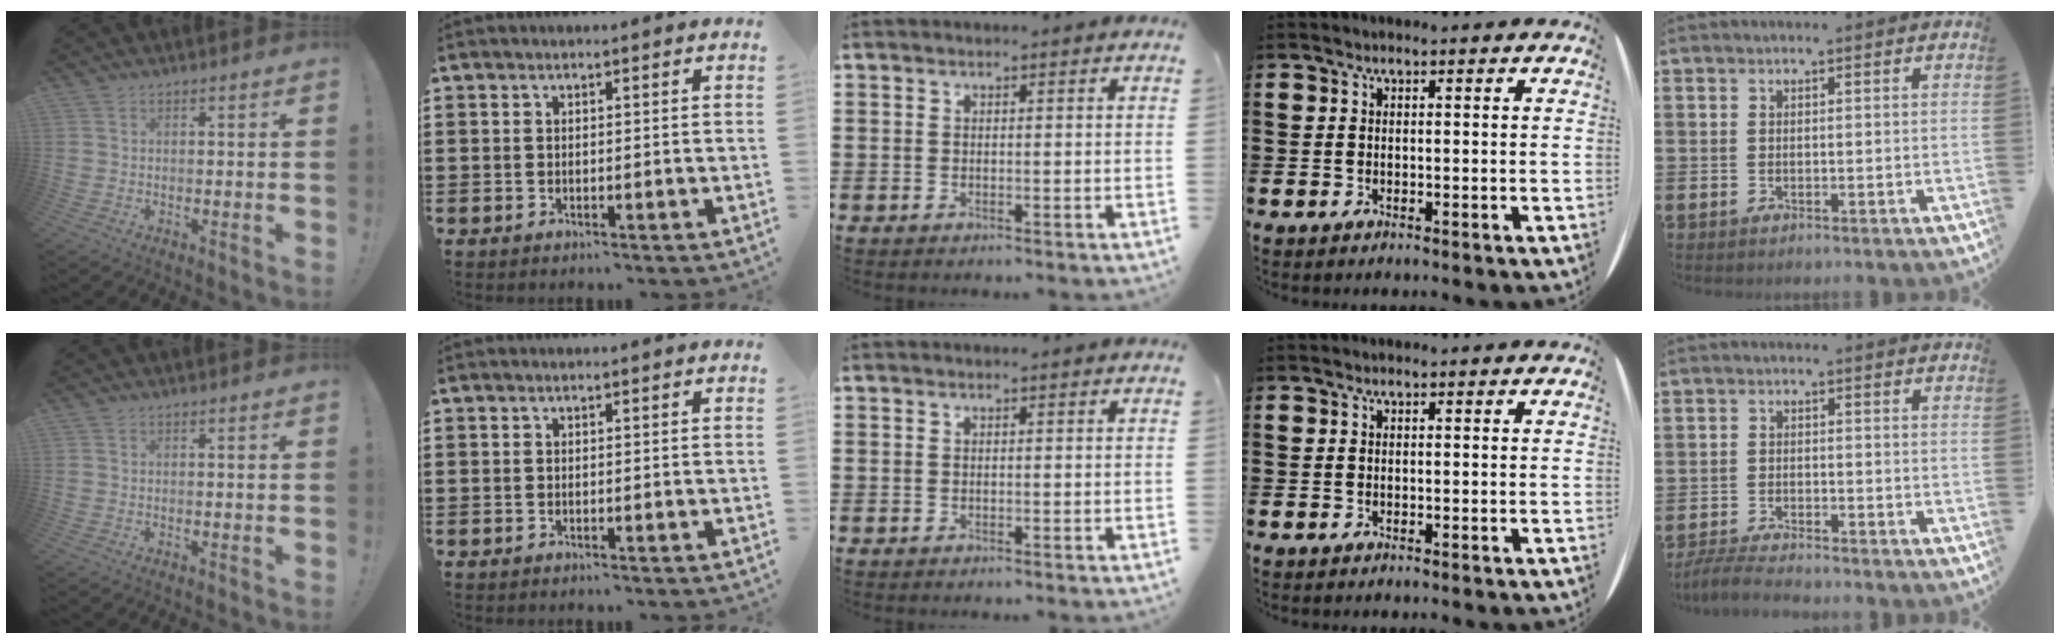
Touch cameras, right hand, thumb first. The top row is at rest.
{"little": {"total": 3.0, "force": [-2.9, -0.1, 0.8], "torque": [-0.021, -0.003, -0.060]}}